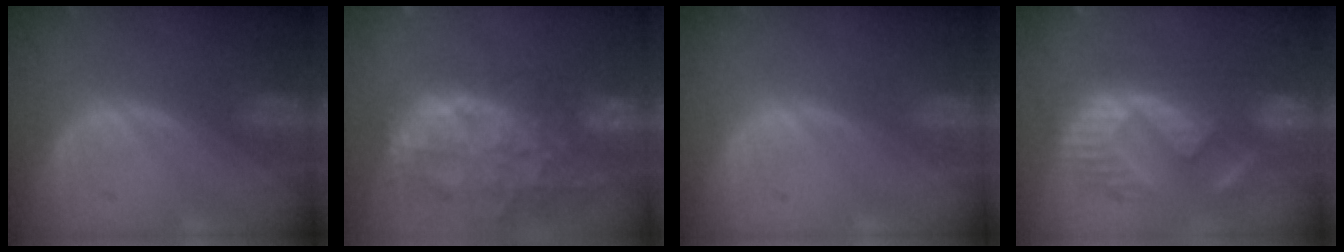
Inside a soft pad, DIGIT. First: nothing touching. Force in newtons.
{"total": 13.8, "press": 11.2, "slide": 8.0}
{"total": 0.0}
{"total": 9.7, "press": 9.7, "slide": 0.3}